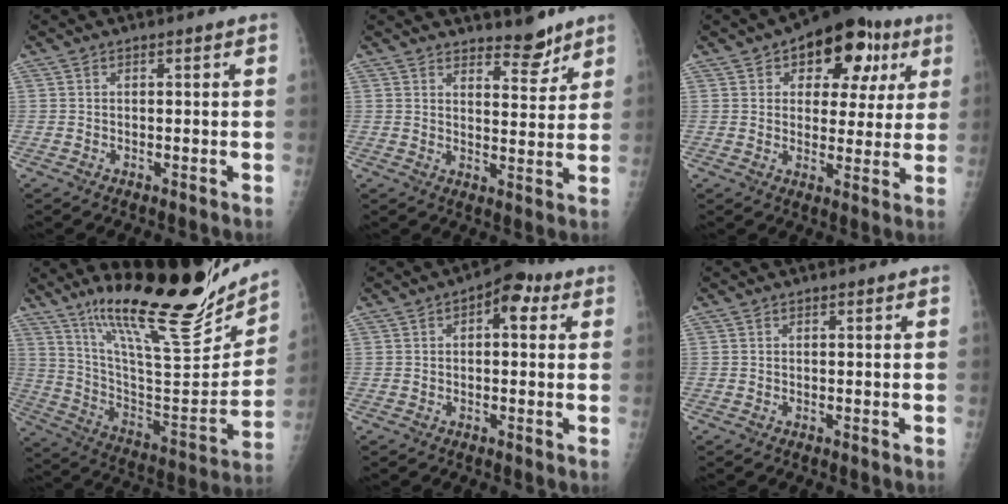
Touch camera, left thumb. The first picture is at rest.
{"total": 5.5, "force": [4.7, 2.0, 2.0], "torque": [-0.007, -0.041, 0.074]}
{"total": 15.3, "force": [6.8, 9.0, 10.3], "torque": [-0.079, -0.002, 0.089]}
{"total": 27.0, "force": [19.8, 5.9, 17.3], "torque": [-0.243, -0.102, 0.328]}
{"total": 6.1, "force": [2.0, 3.3, 4.7], "torque": [-0.039, 0.010, 0.018]}
{"total": 0.0}